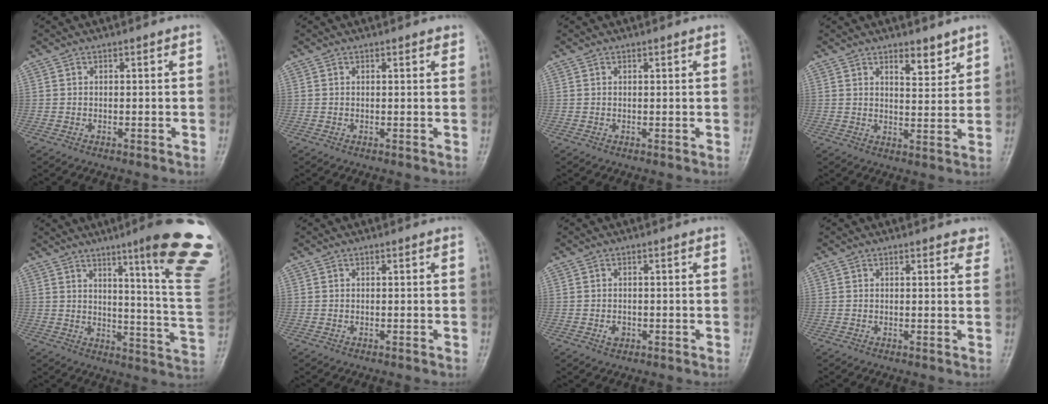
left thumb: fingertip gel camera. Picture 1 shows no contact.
{"total": 1.2, "force": [0.8, 0.4, 0.7], "torque": [-0.009, -0.002, 0.008]}
{"total": 0.5, "force": [0.4, 0.0, 0.4], "torque": [-0.006, -0.001, 0.005]}
{"total": 5.2, "force": [3.8, 1.9, 3.0], "torque": [-0.031, -0.031, 0.059]}
{"total": 22.6, "force": [12.2, 2.1, 18.9], "torque": [-0.204, -0.064, 0.156]}
{"total": 0.0}
{"total": 1.6, "force": [-0.5, 1.2, 0.9], "torque": [-0.011, 0.002, -0.007]}
{"total": 2.5, "force": [2.0, 0.9, 1.3], "torque": [0.000, -0.006, 0.017]}